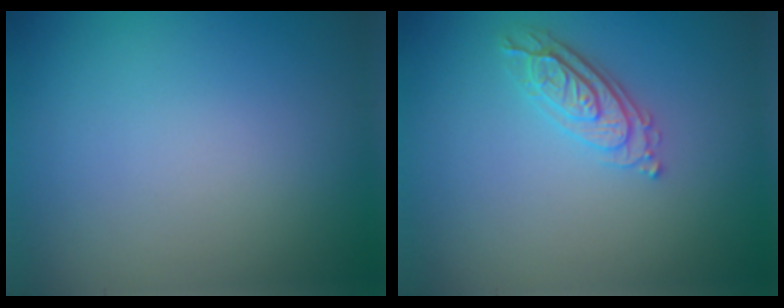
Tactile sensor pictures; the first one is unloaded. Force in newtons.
{"total": 2.9, "press": 2.7, "slide": 1.0}